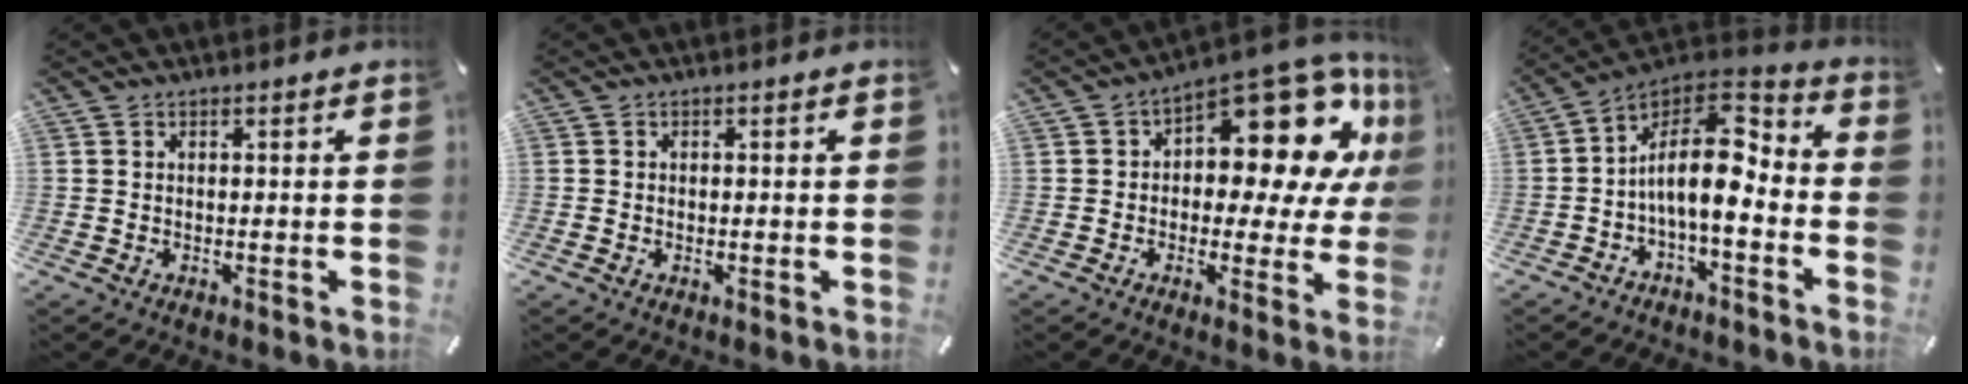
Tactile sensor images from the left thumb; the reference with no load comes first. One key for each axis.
{"total": 0.5, "fx": -0.2, "fy": 0.4, "fz": 0.3, "tx": -0.006, "ty": 0.000, "tz": -0.004}
{"total": 17.2, "fx": 8.1, "fy": 8.8, "fz": 12.4, "tx": -0.158, "ty": -0.073, "tz": 0.132}
{"total": 13.7, "fx": -1.5, "fy": 7.0, "fz": 11.7, "tx": -0.212, "ty": -0.006, "tz": -0.027}